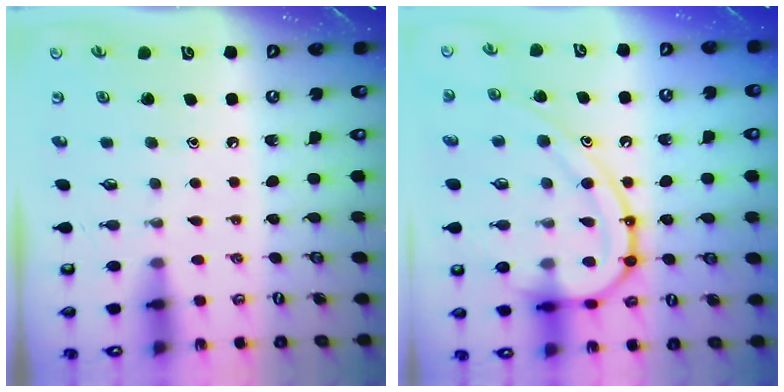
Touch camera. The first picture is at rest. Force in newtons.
{"total": 18.6, "press": 18.5, "slide": 1.5}